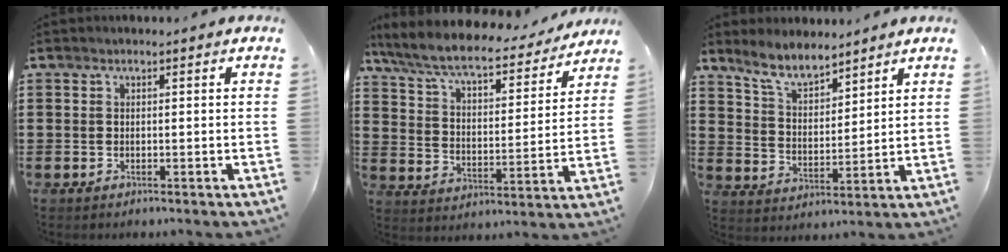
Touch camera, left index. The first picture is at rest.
{"total": 7.9, "force": [6.9, 1.2, 3.7], "torque": [-0.100, -0.037, 0.117]}
{"total": 6.6, "force": [6.0, 1.5, 2.5], "torque": [-0.071, -0.016, 0.109]}